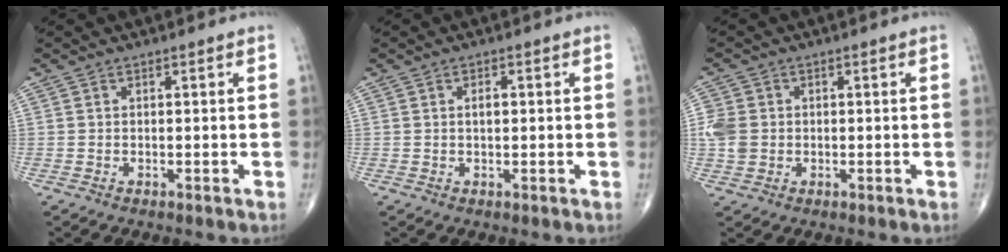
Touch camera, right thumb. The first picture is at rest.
{"total": 1.6, "force": [0.2, 0.9, 1.3], "torque": [-0.019, 0.002, 0.002]}
{"total": 5.2, "force": [-0.2, 4.4, 2.8], "torque": [-0.057, 0.005, -0.005]}